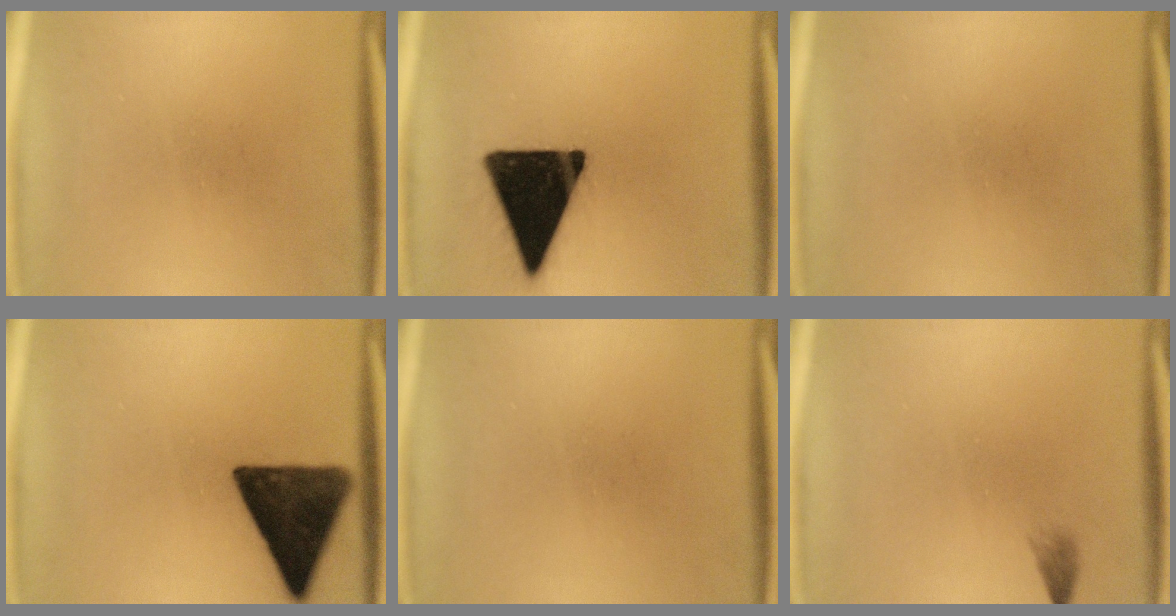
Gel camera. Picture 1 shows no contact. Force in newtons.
{"total": 19.8}
{"total": 0.0}
{"total": 14.2}
{"total": 0.0}
{"total": 1.0}